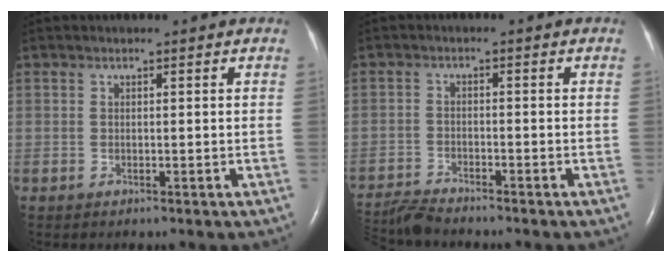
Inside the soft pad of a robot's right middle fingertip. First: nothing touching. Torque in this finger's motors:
{"motor_torque": [0.26, -0.40, 0.00, 0.03]}